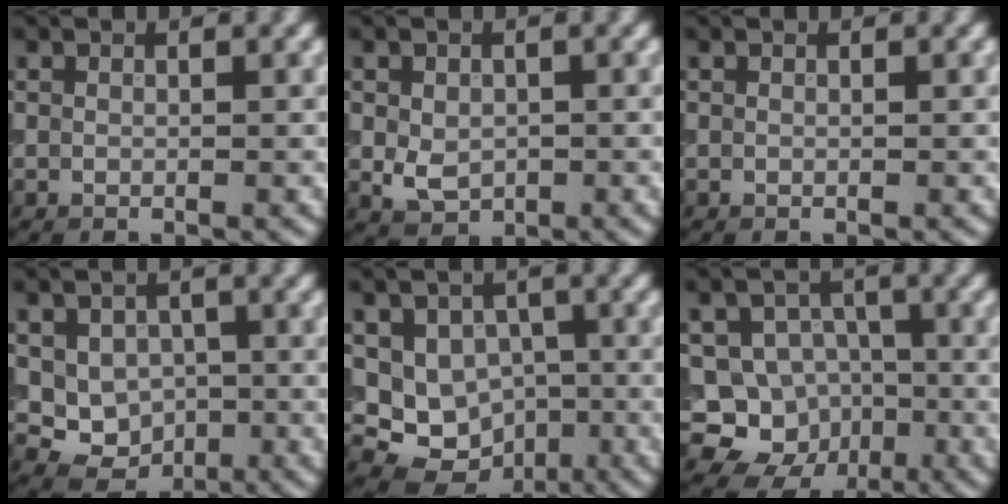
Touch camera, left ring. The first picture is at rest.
{"total": 3.0, "force": [-0.3, 2.3, 1.9], "torque": [-0.033, -0.005, -0.006]}
{"total": 0.0}
{"total": 5.5, "force": [-0.1, 4.7, 2.8], "torque": [-0.026, -0.006, -0.006]}
{"total": 9.0, "force": [-1.2, 7.7, 4.4], "torque": [-0.053, -0.007, -0.028]}
{"total": 8.4, "force": [-2.8, 7.6, 2.2], "torque": [-0.015, 0.012, -0.061]}